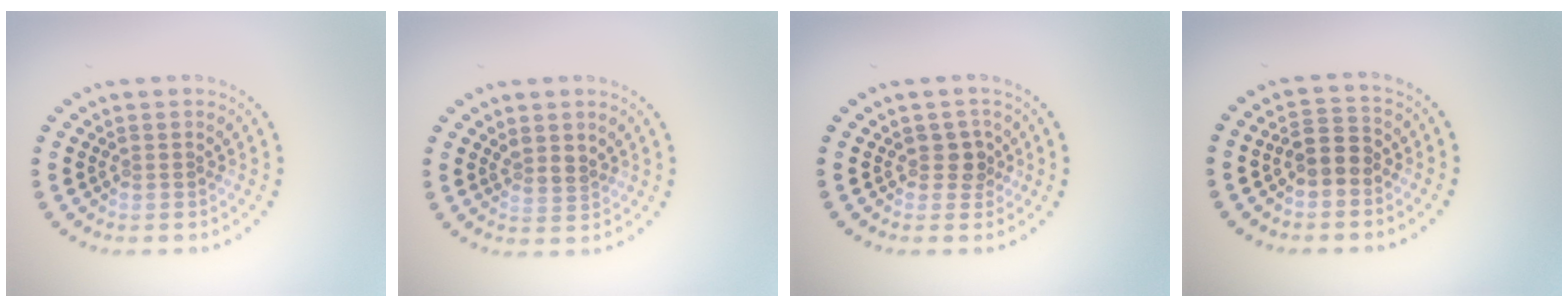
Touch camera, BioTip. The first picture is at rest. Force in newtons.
{"total": 1.4, "press": 1.1, "slide": 0.8}
{"total": 1.8, "press": 1.6, "slide": 0.9}
{"total": 2.6, "press": 2.5, "slide": 0.7}